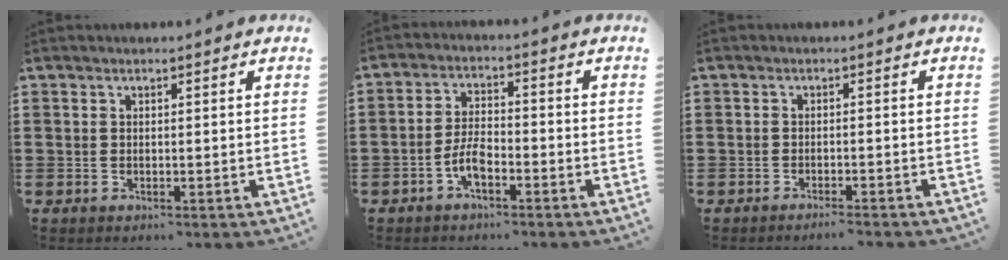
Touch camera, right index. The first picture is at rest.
{"total": 4.7, "force": [-2.5, 2.0, 3.4], "torque": [-0.086, 0.001, -0.056]}
{"total": 1.5, "force": [-1.4, -0.2, 0.5], "torque": [-0.008, 0.002, -0.026]}